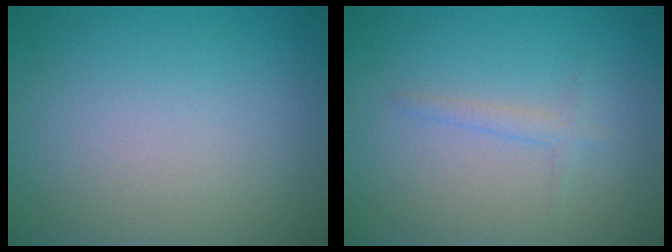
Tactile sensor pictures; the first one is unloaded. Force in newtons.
{"total": 1.1, "press": 1.1, "slide": 0.1}